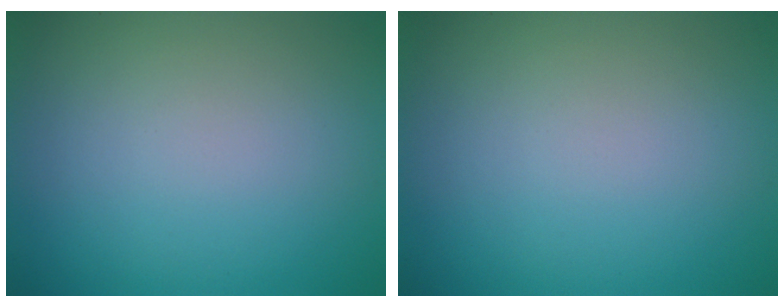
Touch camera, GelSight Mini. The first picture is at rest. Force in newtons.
{"total": 0.0}